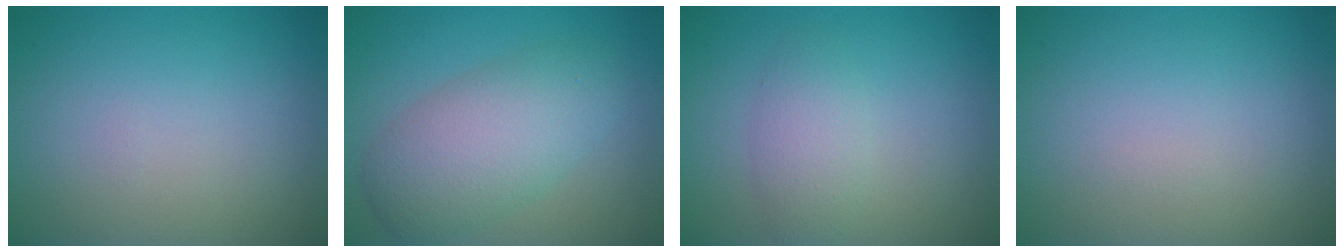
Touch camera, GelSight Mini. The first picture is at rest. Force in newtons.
{"total": 6.3, "press": 6.3, "slide": 0.1}
{"total": 2.6, "press": 2.6, "slide": 0.1}
{"total": 0.0}